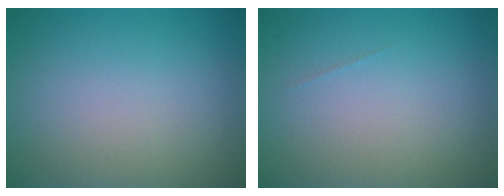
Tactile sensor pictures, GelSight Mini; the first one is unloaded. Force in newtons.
{"total": 0.0}